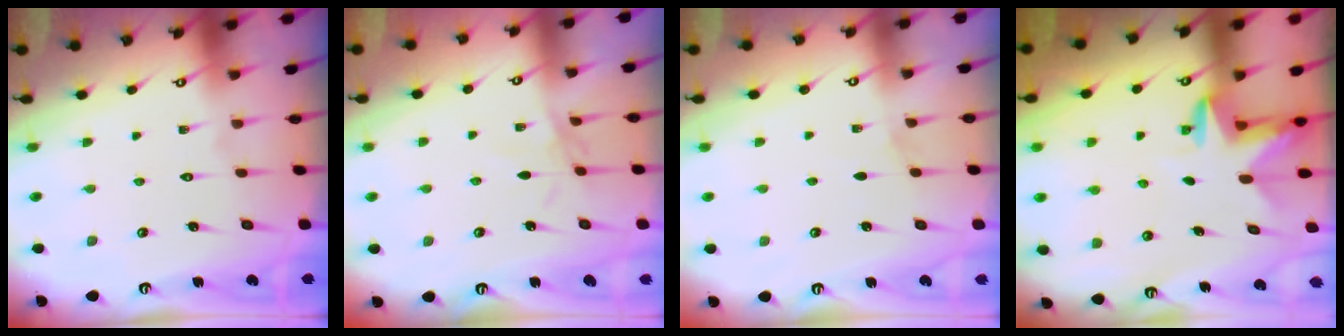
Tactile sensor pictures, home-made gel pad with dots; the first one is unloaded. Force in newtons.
{"total": 2.0, "press": 1.9, "slide": 0.4}
{"total": 5.0, "press": 4.4, "slide": 2.5}
{"total": 3.3, "press": 3.3, "slide": 0.2}